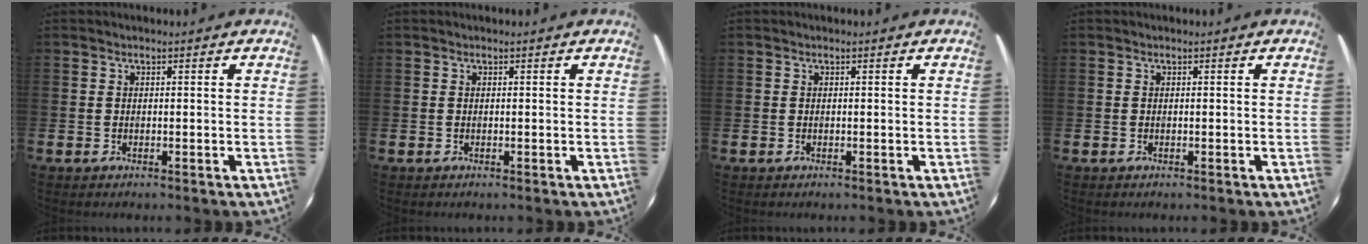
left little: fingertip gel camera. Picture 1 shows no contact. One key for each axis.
{"total": 0.0}
{"total": 0.0}
{"total": 0.0}